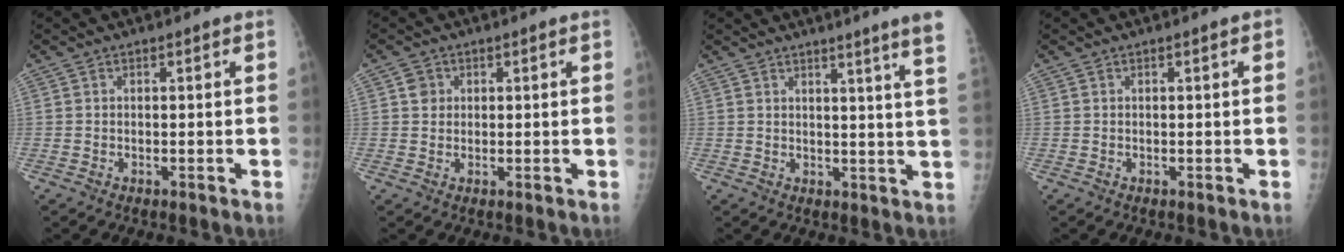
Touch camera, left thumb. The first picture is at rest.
{"total": 2.2, "force": [0.7, 2.0, 0.6], "torque": [0.000, -0.002, 0.009]}
{"total": 9.6, "force": [6.9, -1.6, 6.5], "torque": [-0.083, -0.043, 0.063]}
{"total": 0.6, "force": [0.1, 0.1, 0.6], "torque": [-0.009, 0.002, 0.001]}